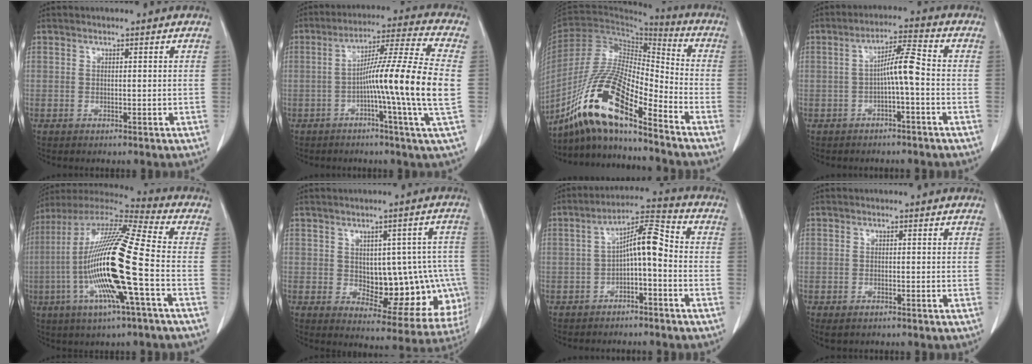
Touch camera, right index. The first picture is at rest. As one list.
[{"total": 14.9, "force": [-2.0, -2.1, 14.6], "torque": [-0.236, 0.000, -0.045]}, {"total": 16.3, "force": [-11.5, 2.5, 11.3], "torque": [-0.215, -0.001, -0.212]}, {"total": 5.3, "force": [-1.0, 0.1, 5.2], "torque": [-0.089, 0.017, -0.017]}, {"total": 21.0, "force": [-4.3, 0.9, 20.5], "torque": [-0.419, -0.015, -0.091]}, {"total": 14.9, "force": [-1.3, 7.7, 12.7], "torque": [-0.136, 0.024, 0.007]}, {"total": 7.5, "force": [-1.2, 1.7, 7.2], "torque": [-0.124, 0.032, -0.022]}, {"total": 1.4, "force": [-0.9, 0.7, 0.9], "torque": [-0.016, -0.002, -0.007]}]